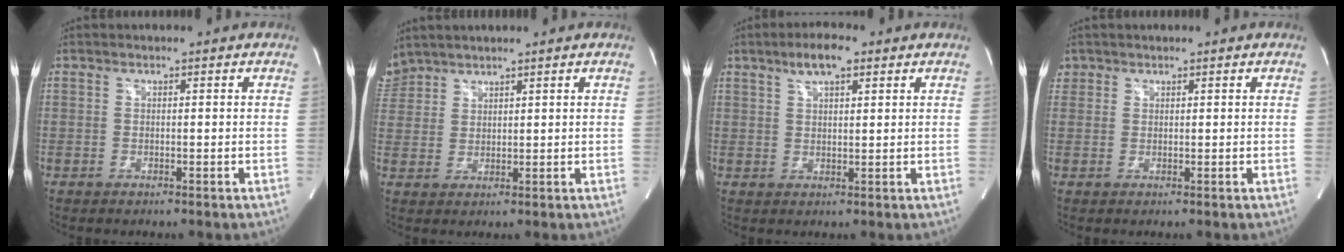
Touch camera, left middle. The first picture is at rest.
{"total": 4.6, "force": [4.3, 1.6, 0.1], "torque": [-0.010, 0.019, 0.093]}
{"total": 5.3, "force": [3.3, 1.5, 3.9], "torque": [-0.075, 0.011, 0.056]}
{"total": 1.6, "force": [0.9, 1.2, 0.0], "torque": [0.011, 0.009, 0.015]}